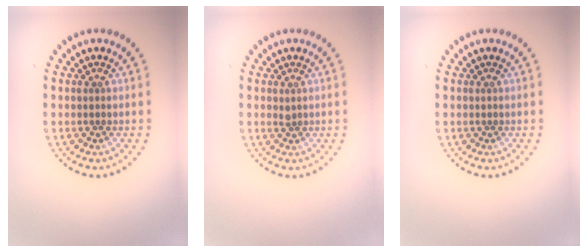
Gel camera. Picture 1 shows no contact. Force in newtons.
{"total": 0.5, "press": 0.3, "slide": 0.4}
{"total": 0.0}